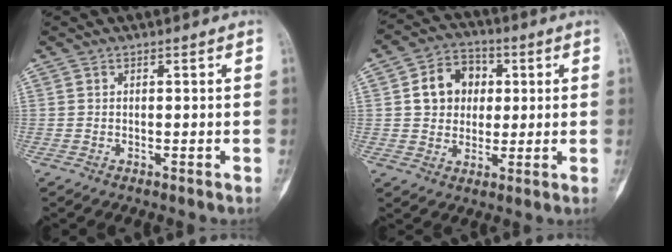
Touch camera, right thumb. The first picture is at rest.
{"total": 10.0, "force": [1.8, 8.3, 5.2], "torque": [-0.045, 0.006, 0.023]}